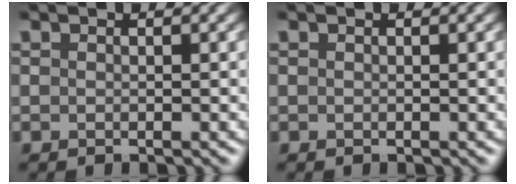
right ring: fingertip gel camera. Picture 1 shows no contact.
{"total": 0.0}